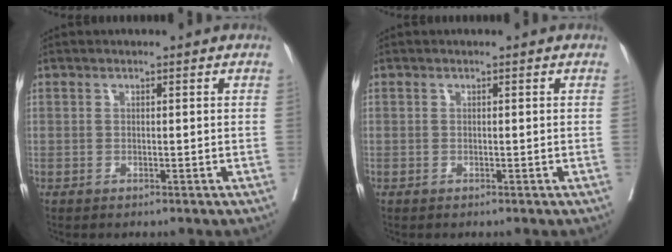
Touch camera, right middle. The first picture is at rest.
{"total": 0.0}